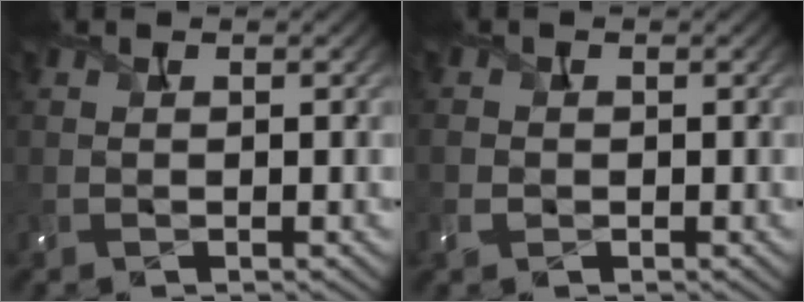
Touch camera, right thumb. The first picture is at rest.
{"total": 2.0, "force": [-0.6, 1.6, 1.0], "torque": [-0.032, -0.007, -0.017]}